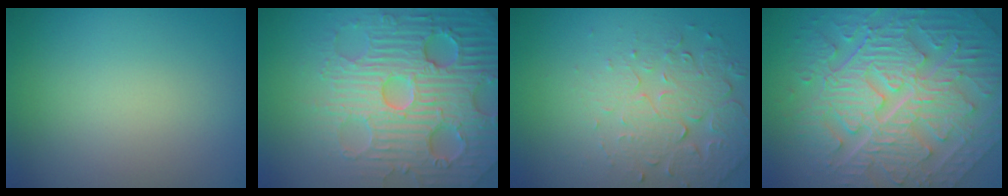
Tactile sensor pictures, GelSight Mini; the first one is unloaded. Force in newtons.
{"total": 7.9, "press": 7.7, "slide": 1.6}
{"total": 5.0, "press": 3.5, "slide": 3.6}
{"total": 11.1, "press": 7.6, "slide": 8.1}